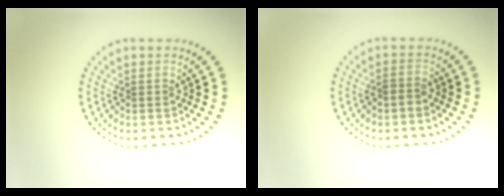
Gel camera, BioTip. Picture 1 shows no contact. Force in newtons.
{"total": 1.0, "press": 0.8, "slide": 0.5}